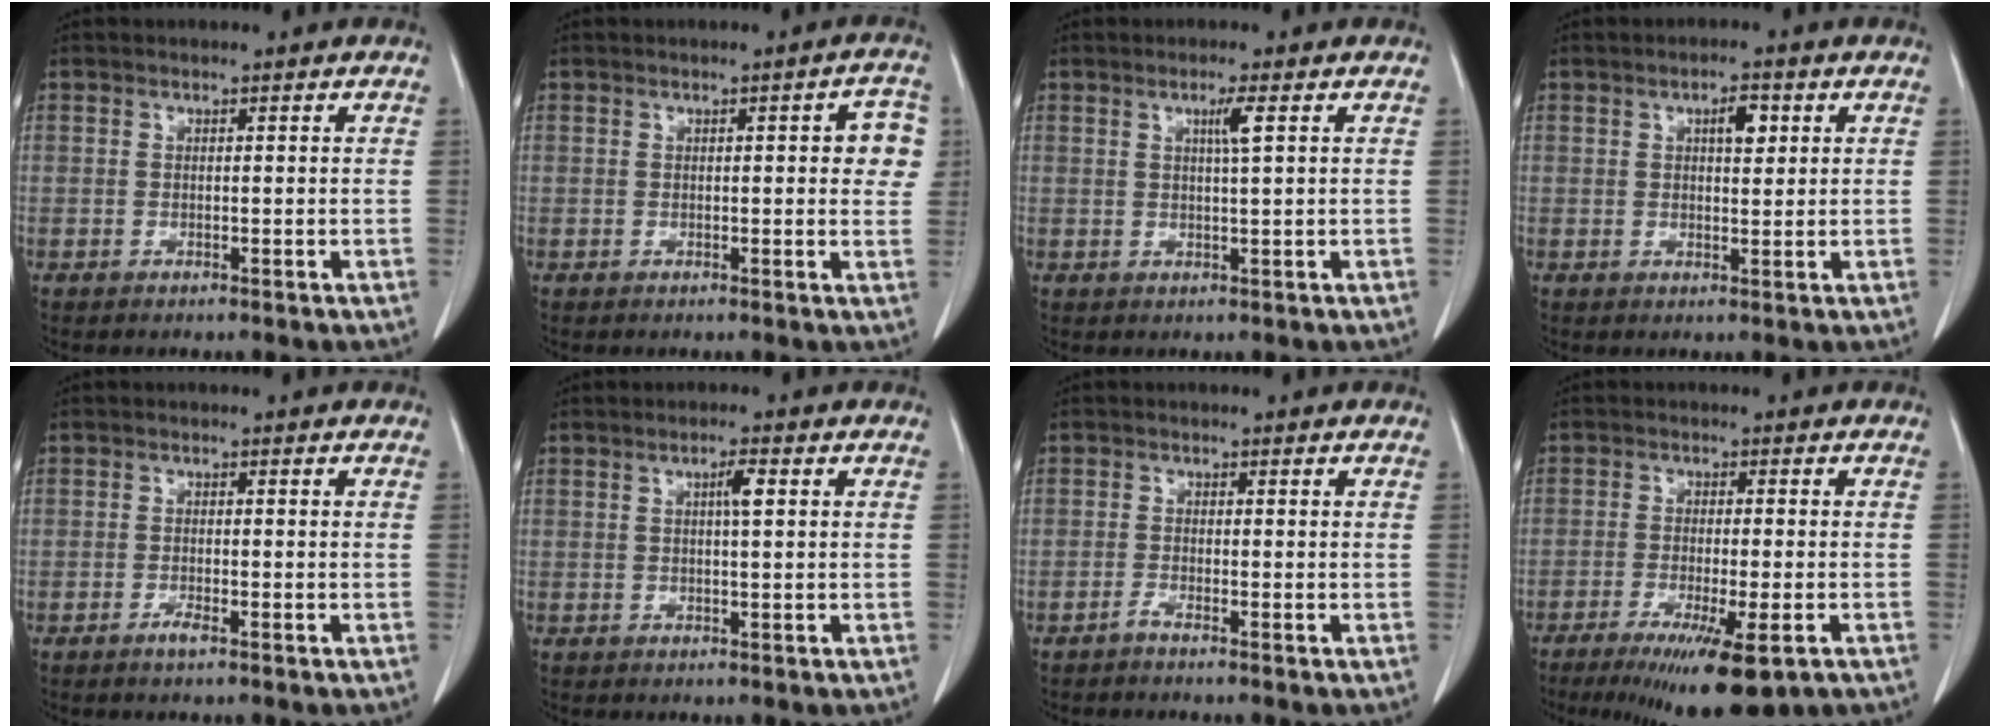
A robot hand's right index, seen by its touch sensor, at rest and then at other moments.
{"total": 4.7, "force": [0.9, 1.4, 4.4], "torque": [-0.039, 0.005, 0.004]}
{"total": 2.5, "force": [0.9, -0.4, 2.3], "torque": [-0.043, -0.002, 0.016]}
{"total": 3.3, "force": [1.3, 1.2, 2.8], "torque": [-0.045, 0.002, 0.019]}
{"total": 1.5, "force": [-1.0, 0.1, 1.1], "torque": [-0.021, -0.001, -0.018]}
{"total": 2.3, "force": [0.6, 0.1, 2.2], "torque": [-0.039, 0.003, 0.010]}
{"total": 0.9, "force": [-0.7, -0.3, 0.4], "torque": [-0.003, 0.002, -0.015]}
{"total": 12.3, "force": [-7.7, 1.8, 9.4], "torque": [-0.132, -0.029, -0.110]}